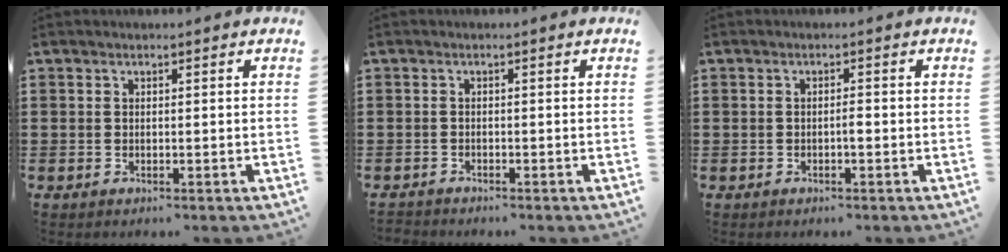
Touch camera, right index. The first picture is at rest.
{"total": 0.8, "force": [-0.8, 0.0, -0.1], "torque": [-0.002, 0.001, -0.017]}
{"total": 1.1, "force": [-0.5, 0.2, 1.0], "torque": [-0.021, -0.002, -0.008]}